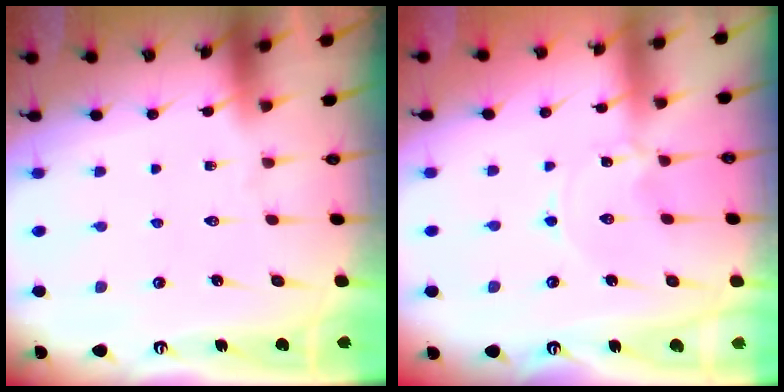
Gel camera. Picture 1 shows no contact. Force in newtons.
{"total": 0.0}